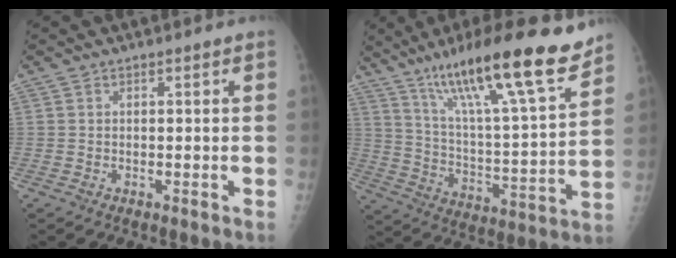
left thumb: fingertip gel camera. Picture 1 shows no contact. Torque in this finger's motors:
{"motor_torque": [0.88, 0.88, 1.28, -1.49, 0.20]}